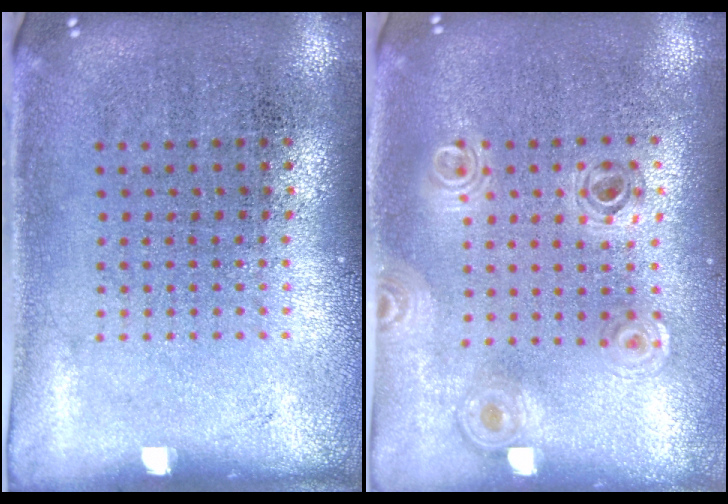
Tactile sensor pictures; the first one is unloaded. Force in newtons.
{"total": 0.9, "press": 0.9, "slide": 0.1}